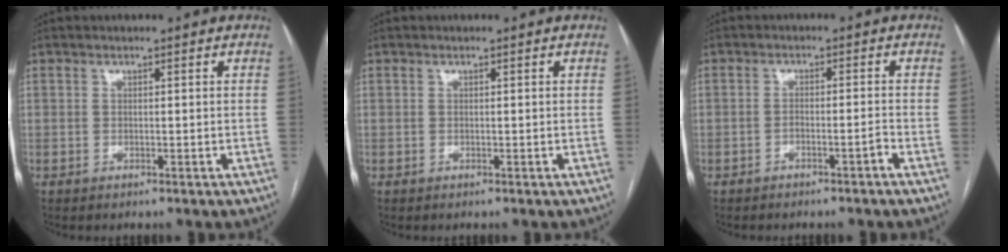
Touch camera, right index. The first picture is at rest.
{"total": 0.0}
{"total": 1.8, "force": [-1.3, -0.1, 1.2], "torque": [-0.016, 0.008, -0.019]}